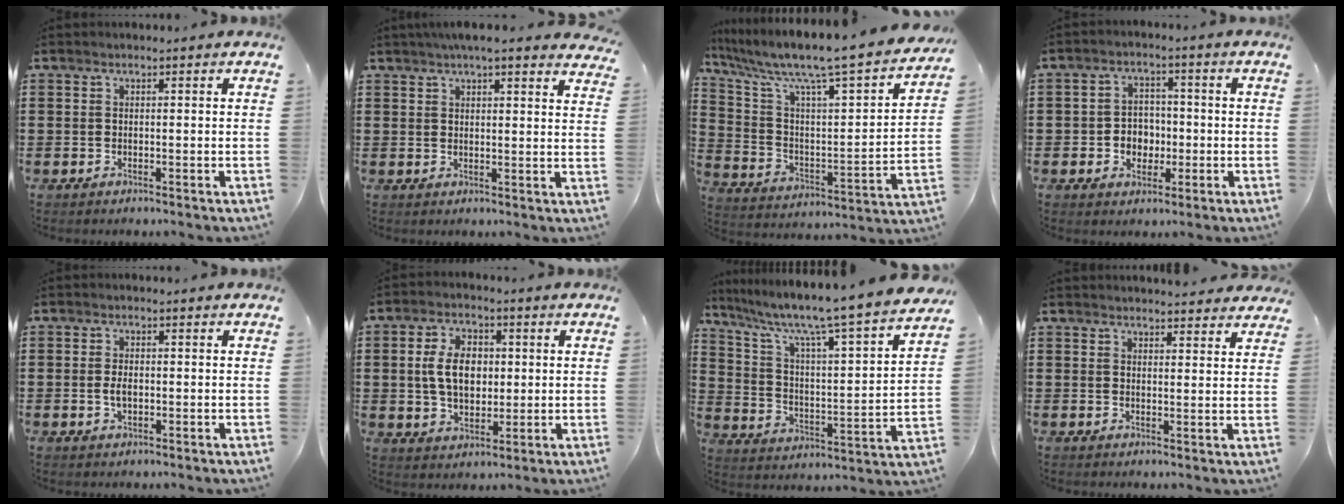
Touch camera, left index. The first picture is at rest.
{"total": 4.5, "force": [3.9, 0.0, 2.1], "torque": [-0.053, -0.005, 0.072]}
{"total": 8.4, "force": [6.9, 0.3, 4.7], "torque": [-0.125, -0.062, 0.104]}
{"total": 4.1, "force": [-1.0, 3.7, 1.4], "torque": [-0.031, 0.006, -0.026]}
{"total": 2.1, "force": [-0.3, 1.1, 1.8], "torque": [-0.043, 0.000, -0.008]}
{"total": 7.5, "force": [0.8, 4.7, 5.7], "torque": [-0.131, 0.007, 0.006]}
{"total": 8.2, "force": [6.9, -0.2, 4.4], "torque": [-0.115, -0.063, 0.104]}
{"total": 3.0, "force": [3.0, 0.1, 0.1], "torque": [-0.003, -0.013, 0.055]}